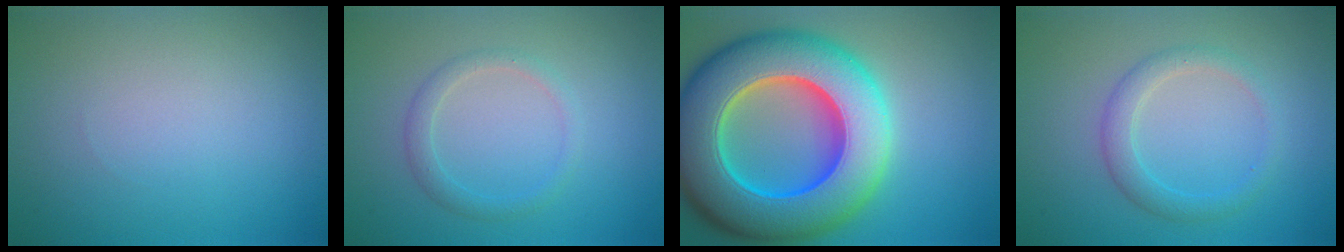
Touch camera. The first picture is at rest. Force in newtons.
{"total": 1.6, "press": 1.6, "slide": 0.1}
{"total": 15.6, "press": 15.6, "slide": 0.5}
{"total": 2.3, "press": 2.3, "slide": 0.1}